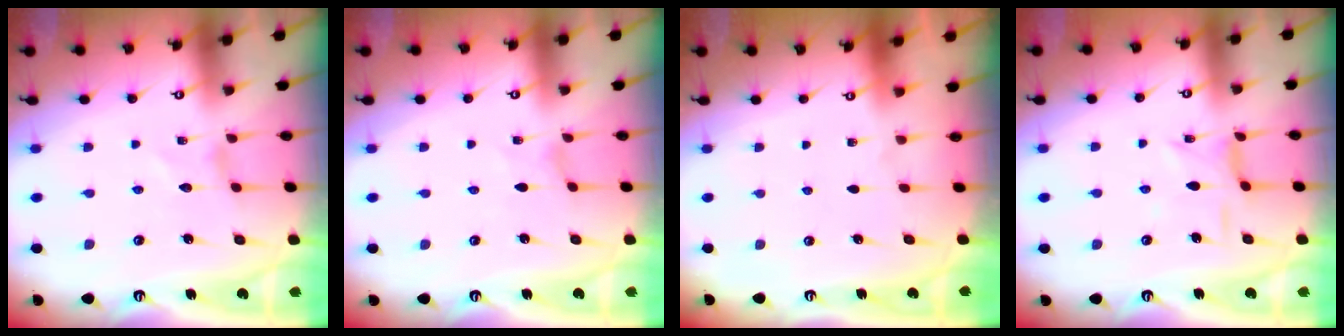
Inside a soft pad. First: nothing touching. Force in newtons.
{"total": 0.0}
{"total": 0.0}
{"total": 3.8, "press": 3.8, "slide": 0.2}